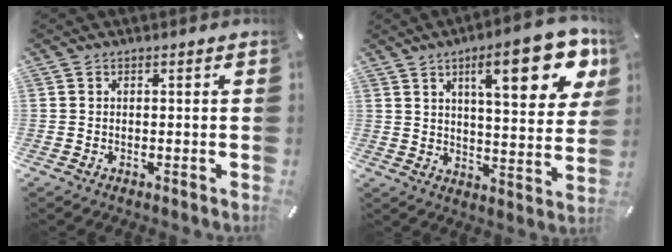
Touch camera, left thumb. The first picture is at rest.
{"total": 18.7, "force": [8.9, 6.4, 15.1], "torque": [-0.210, -0.036, 0.132]}